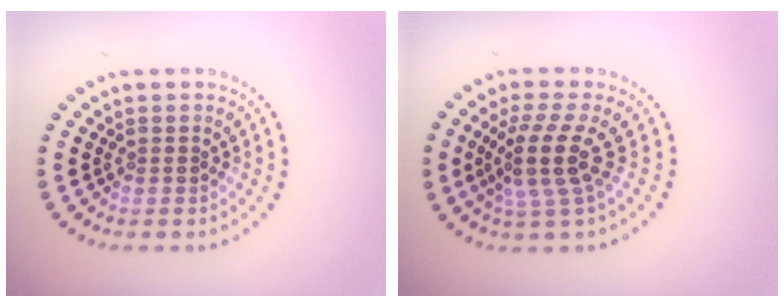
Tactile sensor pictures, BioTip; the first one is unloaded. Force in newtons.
{"total": 3.9, "press": 2.8, "slide": 2.7}